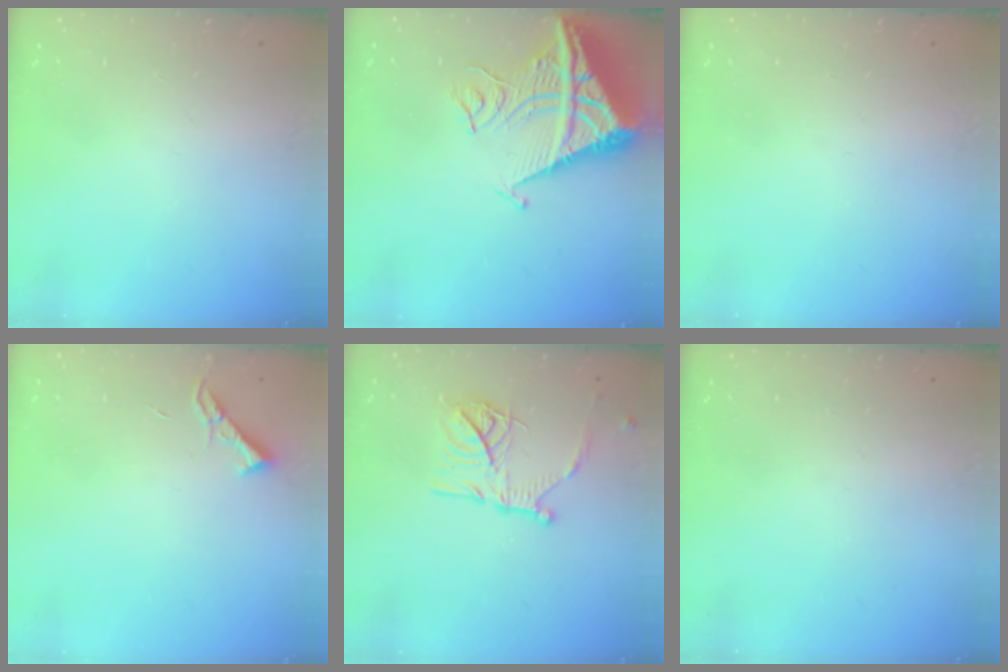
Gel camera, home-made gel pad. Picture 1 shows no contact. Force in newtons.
{"total": 11.9, "press": 11.8, "slide": 1.2}
{"total": 0.0}
{"total": 4.3, "press": 4.2, "slide": 0.7}
{"total": 17.1, "press": 17.0, "slide": 1.5}
{"total": 0.0}